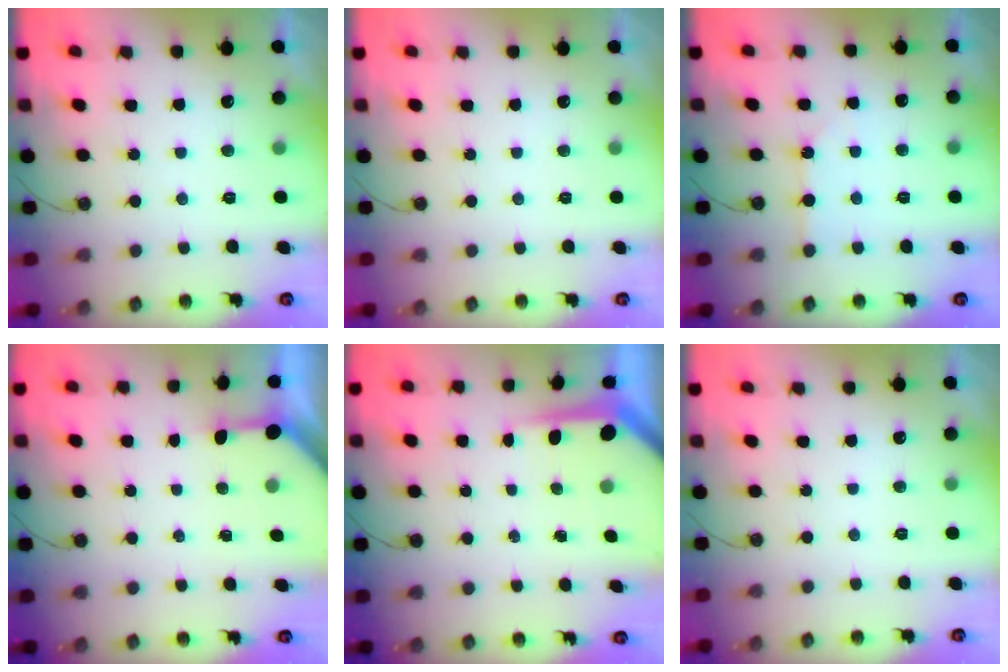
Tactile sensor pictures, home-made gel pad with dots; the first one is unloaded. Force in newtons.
{"total": 0.0}
{"total": 1.9, "press": 1.9, "slide": 0.4}
{"total": 2.8, "press": 2.8, "slide": 0.2}
{"total": 4.6, "press": 4.6, "slide": 0.4}
{"total": 0.0}